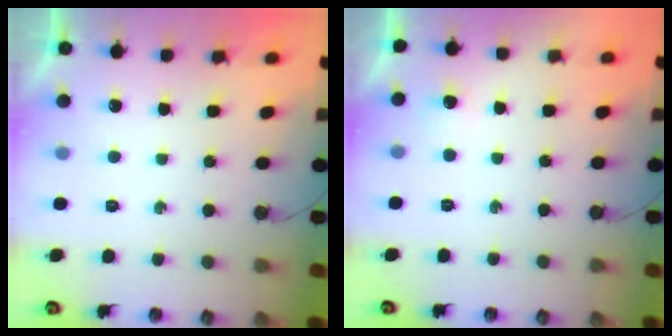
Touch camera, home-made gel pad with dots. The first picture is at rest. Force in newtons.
{"total": 13.2, "press": 4.5, "slide": 12.4}